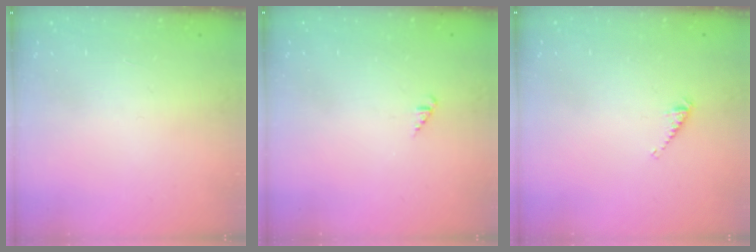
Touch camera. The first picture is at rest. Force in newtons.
{"total": 0.9, "press": 0.9, "slide": 0.2}
{"total": 2.9, "press": 2.9, "slide": 0.5}